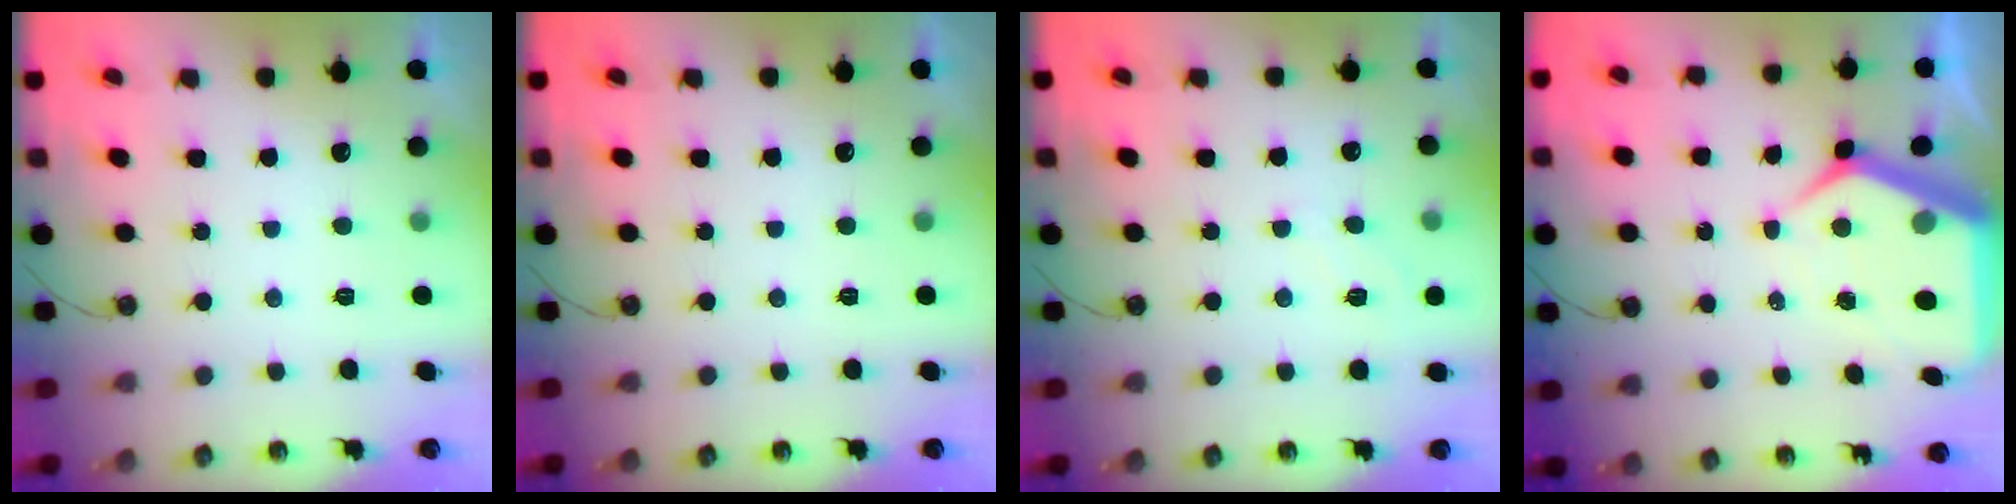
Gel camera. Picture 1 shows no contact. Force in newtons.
{"total": 0.0}
{"total": 3.7, "press": 3.7, "slide": 0.5}
{"total": 9.5, "press": 9.5, "slide": 0.8}